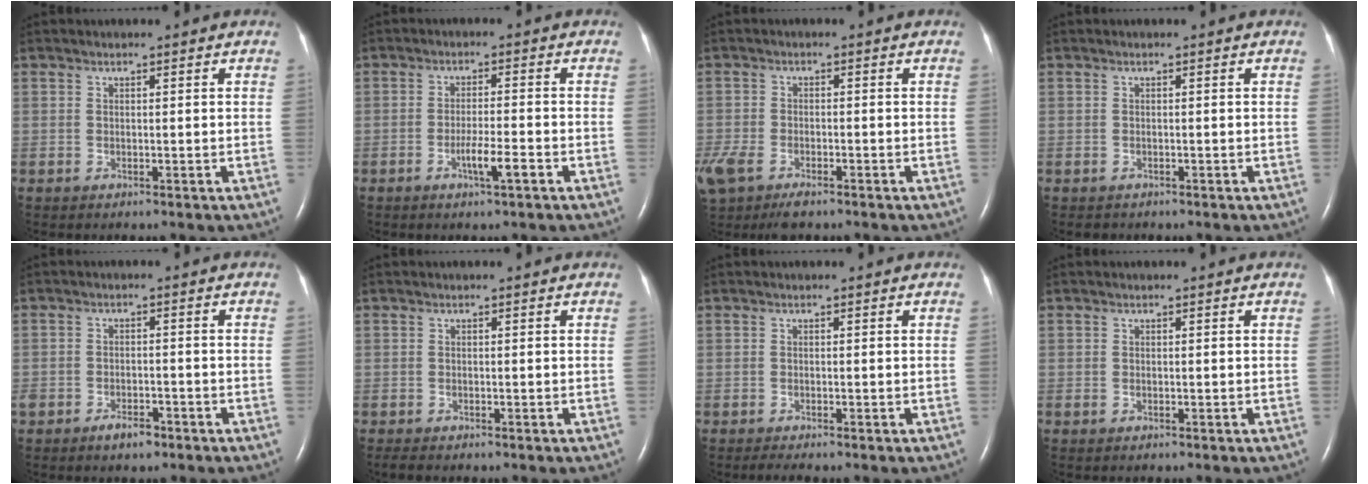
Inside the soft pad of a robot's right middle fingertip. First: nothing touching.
{"total": 3.9, "force": [-1.9, 0.0, 3.4], "torque": [-0.063, -0.004, -0.034]}
{"total": 13.1, "force": [-8.0, 6.9, 7.8], "torque": [-0.226, -0.025, -0.128]}
{"total": 0.7, "force": [-0.6, 0.4, 0.0], "torque": [-0.008, 0.000, -0.008]}
{"total": 2.9, "force": [-2.1, 1.3, 1.6], "torque": [-0.028, 0.002, -0.030]}
{"total": 1.1, "force": [-0.9, 0.2, 0.5], "torque": [-0.017, -0.005, -0.014]}
{"total": 1.2, "force": [-1.0, -0.1, 0.7], "torque": [-0.019, -0.005, -0.018]}
{"total": 0.0}